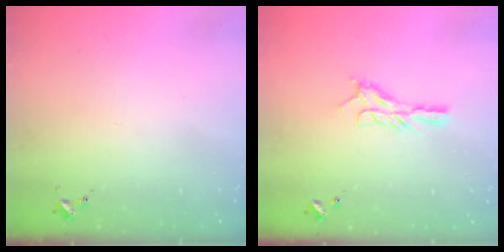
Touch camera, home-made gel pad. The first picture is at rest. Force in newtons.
{"total": 9.5, "press": 9.5, "slide": 0.4}